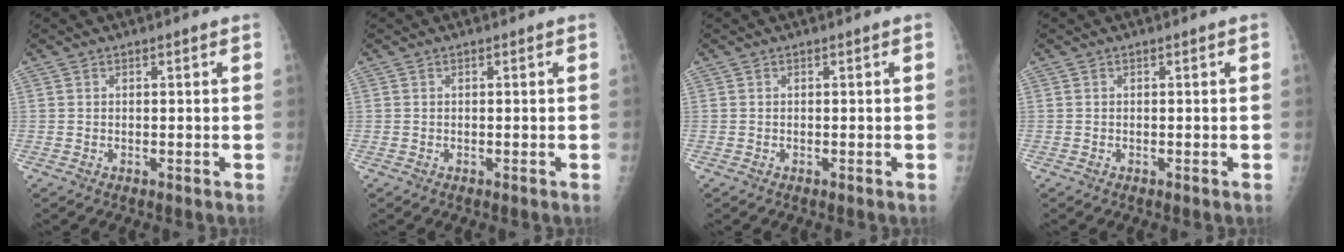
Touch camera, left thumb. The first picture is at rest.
{"total": 0.0}
{"total": 0.0}
{"total": 0.0}